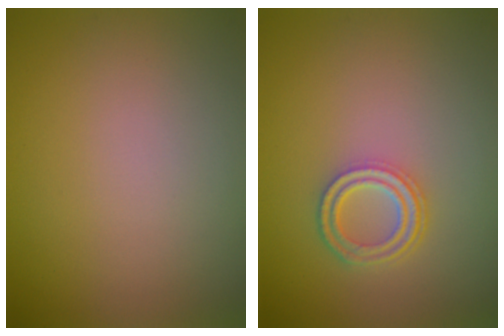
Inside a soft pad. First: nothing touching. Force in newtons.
{"total": 3.2, "press": 2.5, "slide": 2.1}